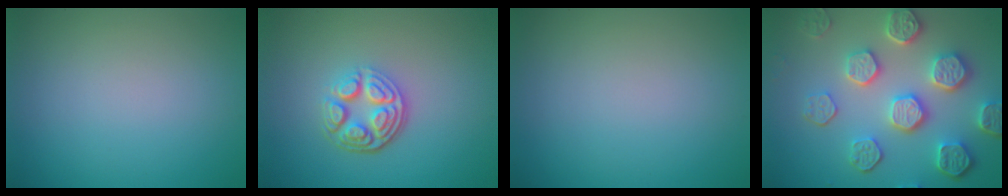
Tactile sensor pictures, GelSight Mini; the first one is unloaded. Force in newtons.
{"total": 4.5, "press": 3.3, "slide": 3.0}
{"total": 0.0}
{"total": 6.9, "press": 5.6, "slide": 4.1}